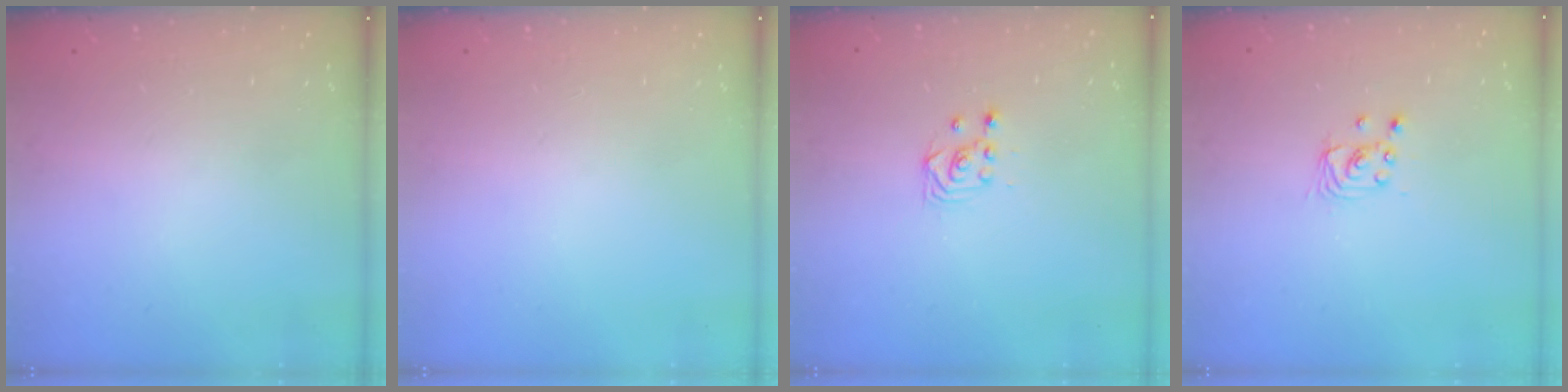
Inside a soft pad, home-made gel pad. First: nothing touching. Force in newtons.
{"total": 0.0}
{"total": 3.3, "press": 3.3, "slide": 0.4}
{"total": 2.4, "press": 2.4, "slide": 0.2}